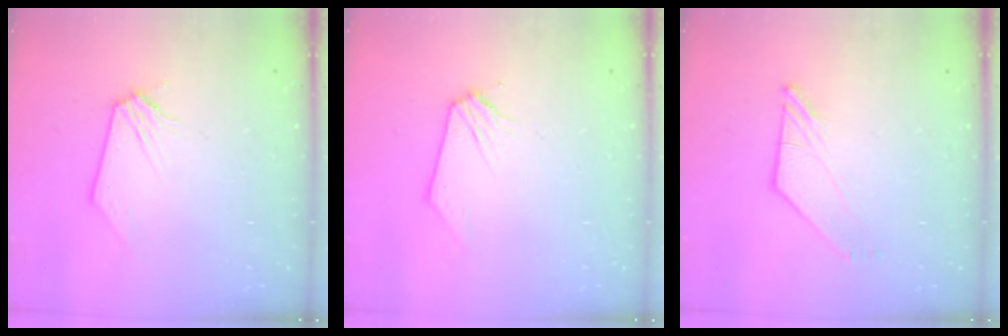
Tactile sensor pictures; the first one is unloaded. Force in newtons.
{"total": 0.0}
{"total": 3.4, "press": 3.4, "slide": 0.3}